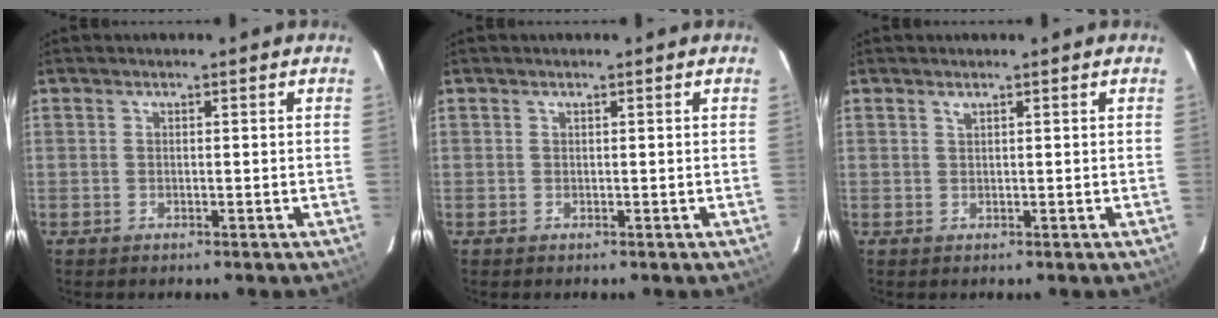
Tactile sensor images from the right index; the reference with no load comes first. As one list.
[{"total": 0.0}, {"total": 0.6, "force": [0.5, 0.1, 0.3], "torque": [-0.004, 0.001, 0.008]}]